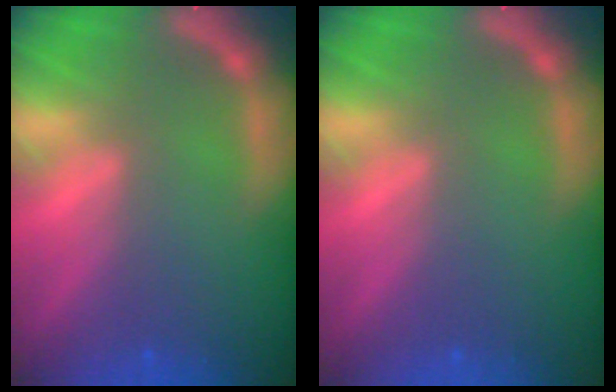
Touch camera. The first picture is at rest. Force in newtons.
{"total": 0.0}